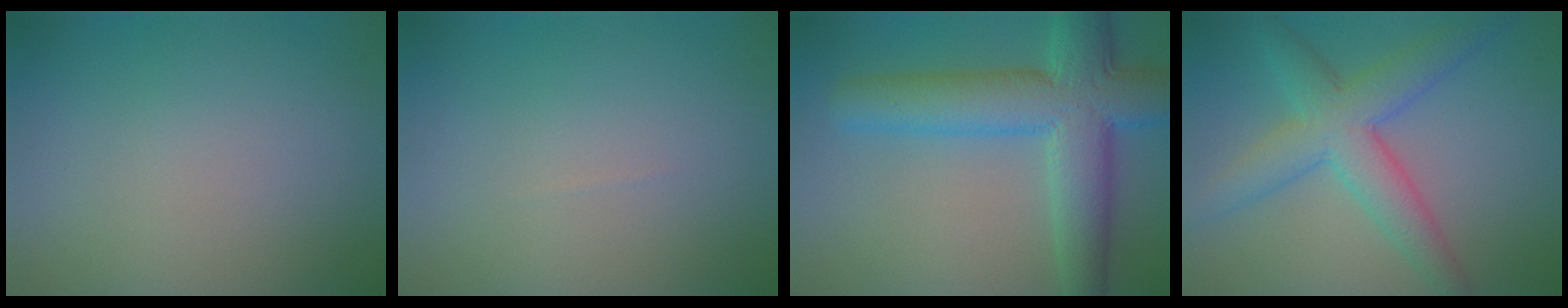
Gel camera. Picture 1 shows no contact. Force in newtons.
{"total": 0.0}
{"total": 9.0, "press": 9.0, "slide": 0.4}
{"total": 6.1, "press": 6.1, "slide": 0.1}